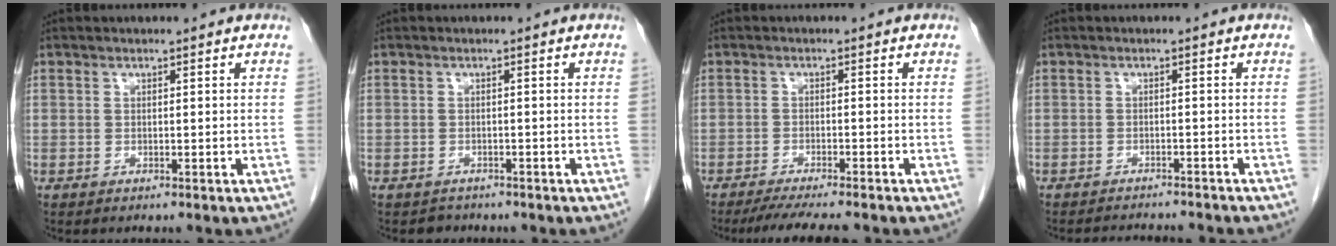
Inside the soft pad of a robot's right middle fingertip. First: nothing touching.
{"total": 1.6, "force": [-1.4, 0.7, -0.3], "torque": [-0.004, -0.002, -0.022]}
{"total": 7.9, "force": [-6.9, 0.3, 3.9], "torque": [-0.054, -0.018, -0.104]}
{"total": 7.0, "force": [-6.7, 0.6, 2.0], "torque": [-0.021, -0.004, -0.084]}